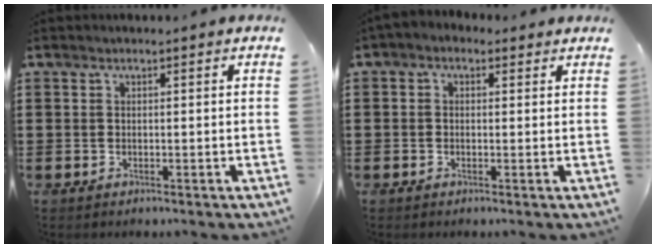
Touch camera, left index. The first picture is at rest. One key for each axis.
{"total": 1.5, "fx": 0.0, "fy": 1.4, "fz": 0.6, "tx": -0.015, "ty": 0.009, "tz": -0.002}